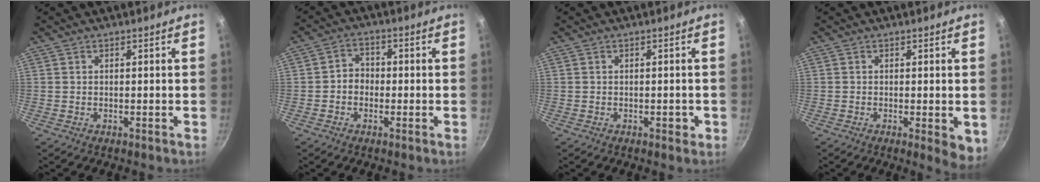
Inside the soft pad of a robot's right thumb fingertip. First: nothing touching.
{"total": 4.0, "force": [-0.8, 3.4, 1.9], "torque": [-0.007, 0.016, -0.020]}
{"total": 1.5, "force": [-0.6, 1.0, 1.0], "torque": [-0.002, 0.008, -0.007]}
{"total": 4.6, "force": [-0.9, 1.5, 4.2], "torque": [-0.050, -0.009, -0.011]}